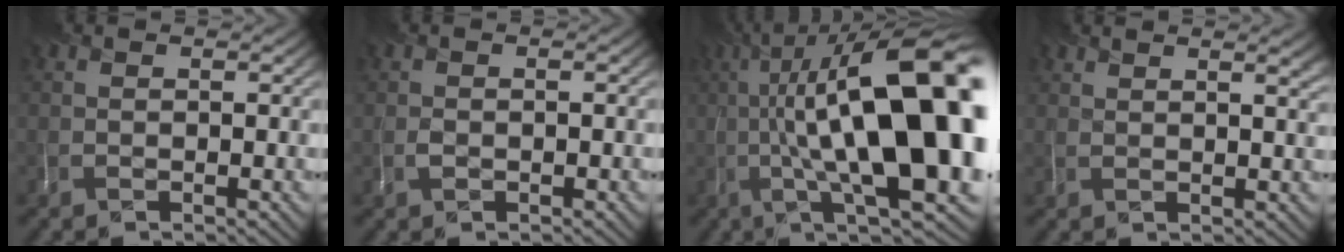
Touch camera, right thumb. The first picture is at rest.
{"total": 0.0}
{"total": 21.3, "force": [0.3, 7.3, 20.0], "torque": [-0.305, 0.033, 0.012]}
{"total": 3.7, "force": [2.7, 1.1, 2.4], "torque": [-0.025, 0.010, 0.035]}